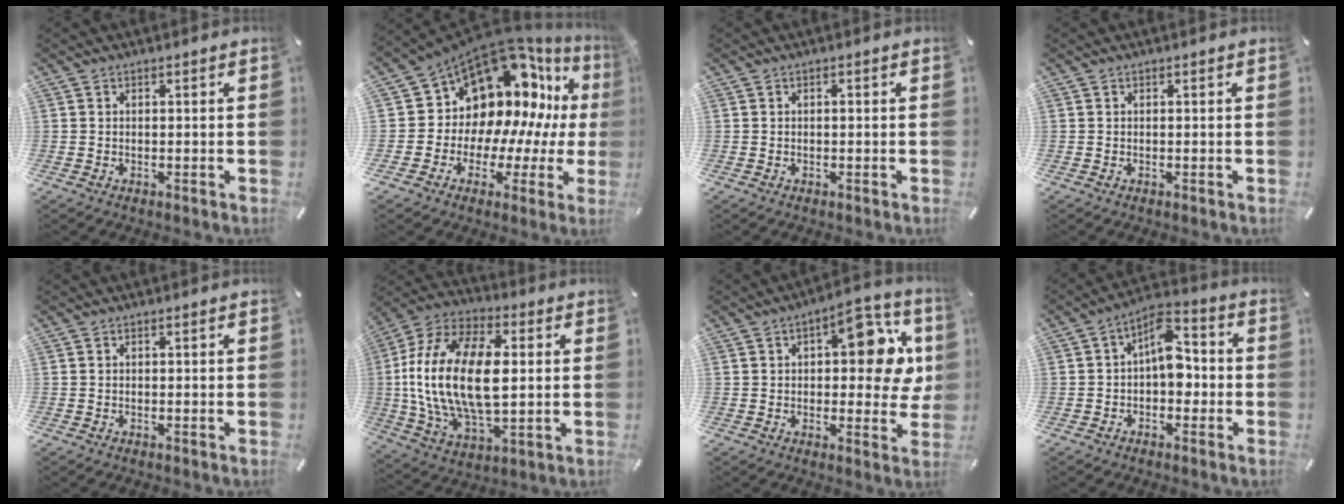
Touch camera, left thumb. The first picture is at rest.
{"total": 15.9, "force": [9.0, 11.6, 6.2], "torque": [-0.091, -0.105, 0.181]}
{"total": 0.5, "force": [0.0, 0.2, 0.5], "torque": [-0.011, -0.002, 0.000]}
{"total": 0.0}
{"total": 0.0}
{"total": 21.8, "force": [1.0, 12.4, 17.9], "torque": [-0.396, 0.001, 0.013]}
{"total": 15.0, "force": [3.7, 7.2, 12.6], "torque": [-0.151, -0.014, 0.056]}
{"total": 9.0, "force": [-0.3, 5.5, 7.1], "torque": [-0.095, 0.005, -0.008]}